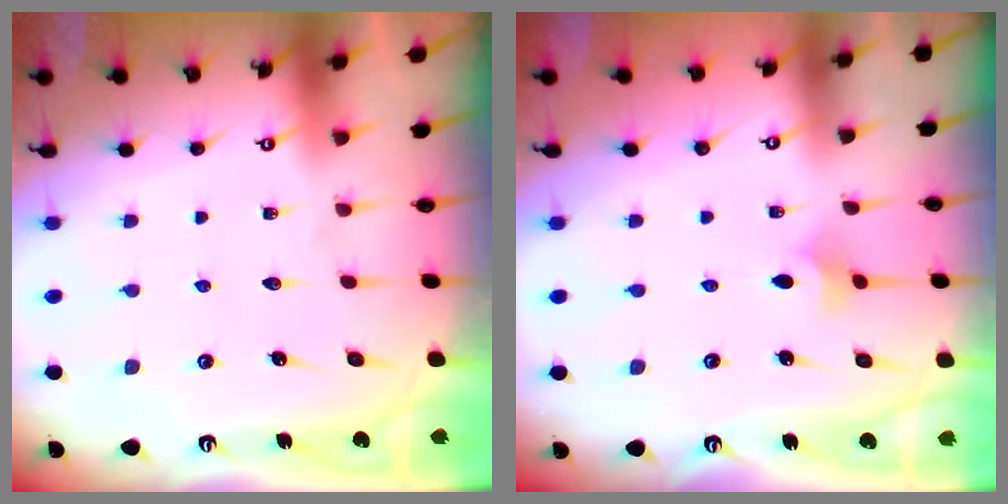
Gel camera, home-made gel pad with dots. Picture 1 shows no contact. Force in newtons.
{"total": 3.6, "press": 3.5, "slide": 0.8}